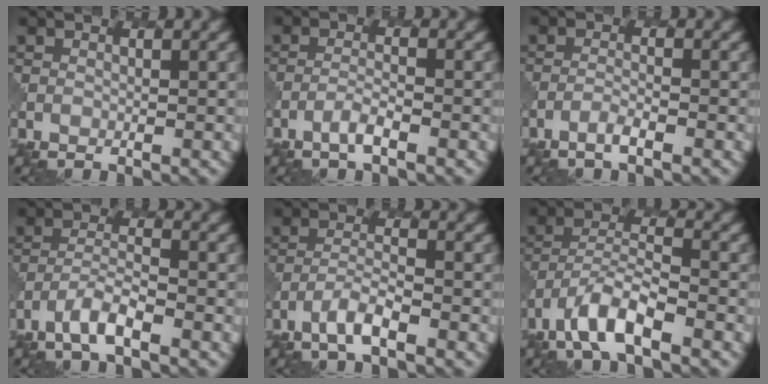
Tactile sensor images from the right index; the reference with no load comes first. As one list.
[{"total": 1.6, "force": [-1.1, 0.3, 1.1], "torque": [-0.024, 0.005, -0.024]}, {"total": 1.3, "force": [-1.0, 0.2, 0.8], "torque": [-0.016, 0.002, -0.026]}, {"total": 3.5, "force": [-2.4, 0.8, 2.4], "torque": [-0.050, 0.002, -0.052]}, {"total": 3.1, "force": [-2.1, 0.7, 2.2], "torque": [-0.047, 0.003, -0.047]}, {"total": 5.7, "force": [-3.8, 1.7, 3.8], "torque": [-0.072, 0.002, -0.074]}]